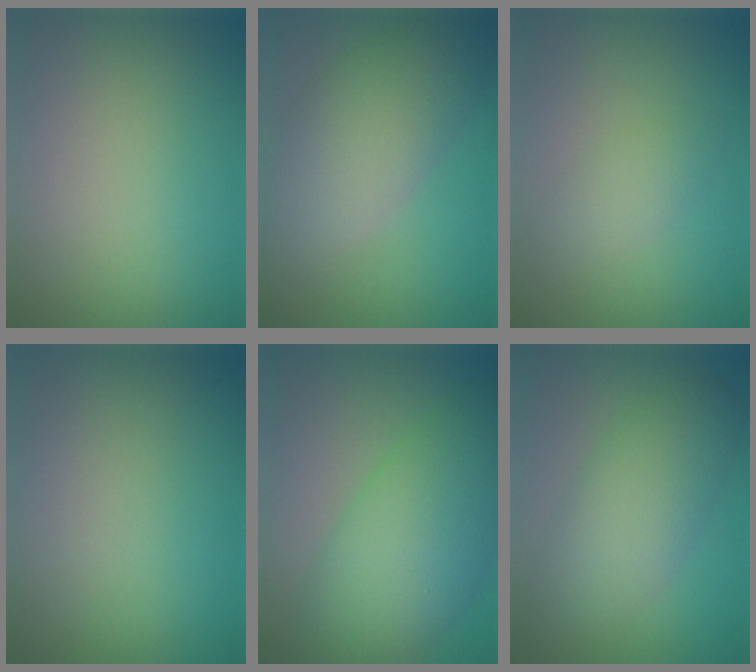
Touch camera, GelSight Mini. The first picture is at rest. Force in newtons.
{"total": 7.5, "press": 7.4, "slide": 0.6}
{"total": 1.9, "press": 1.9, "slide": 0.1}
{"total": 0.0}
{"total": 9.5, "press": 9.5, "slide": 0.3}
{"total": 5.9, "press": 5.9, "slide": 0.1}